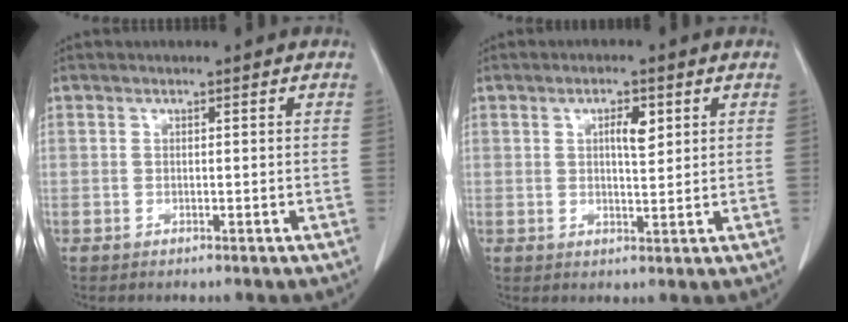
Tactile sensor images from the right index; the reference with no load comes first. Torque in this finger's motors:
{"motor_torque": [0.23, 0.08, 0.11, 0.03]}